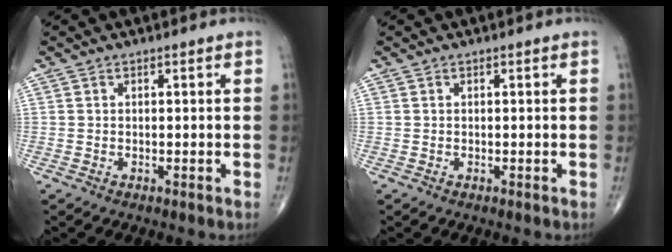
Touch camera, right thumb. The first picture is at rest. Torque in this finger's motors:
{"motor_torque": [-0.28, -0.09, -0.02, -0.03, 0.01]}